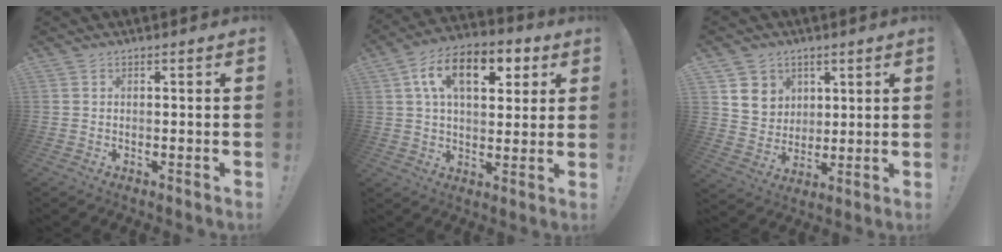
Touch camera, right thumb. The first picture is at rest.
{"total": 15.2, "force": [5.6, 8.7, 11.1], "torque": [-0.170, -0.005, 0.095]}
{"total": 7.8, "force": [4.3, 6.5, 0.3], "torque": [-0.007, -0.036, 0.087]}